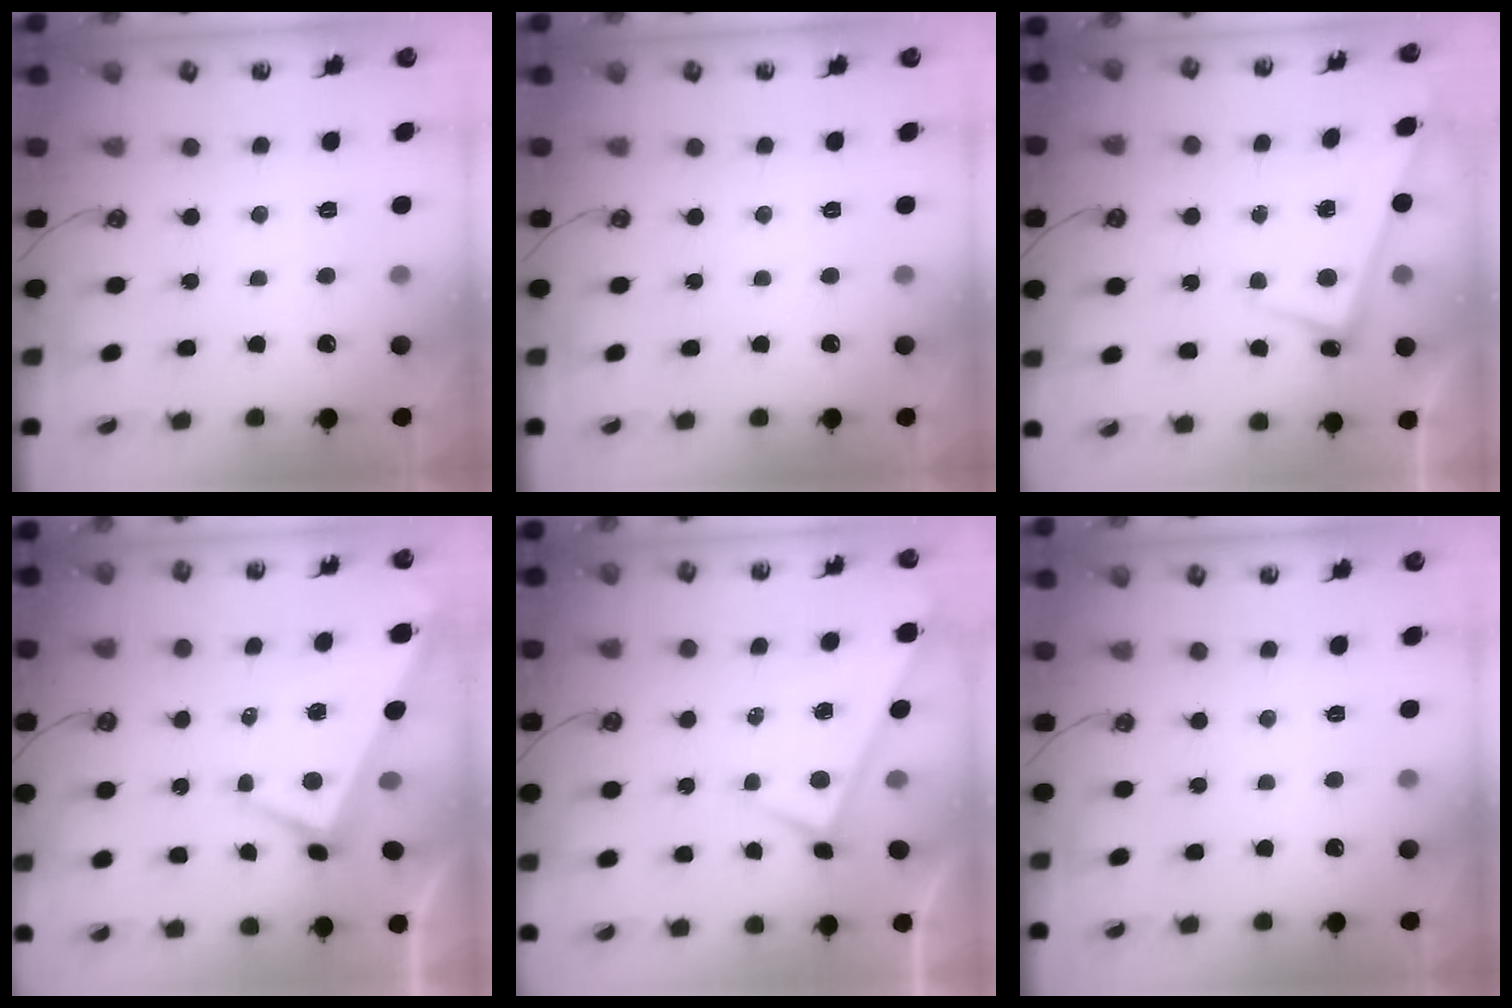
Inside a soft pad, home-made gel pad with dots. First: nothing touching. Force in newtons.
{"total": 0.0}
{"total": 2.6, "press": 2.6, "slide": 0.6}
{"total": 0.9, "press": 0.1, "slide": 0.9}
{"total": 0.0}
{"total": 0.0}